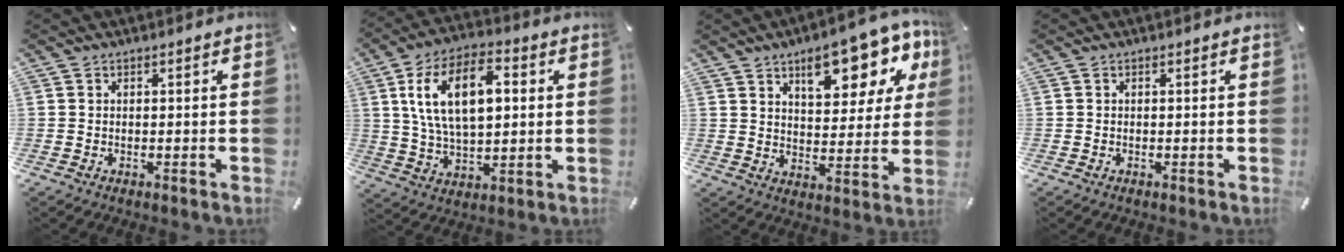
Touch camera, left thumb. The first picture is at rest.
{"total": 15.9, "force": [4.3, 8.9, 12.5], "torque": [-0.250, 0.006, 0.068]}
{"total": 16.1, "force": [9.5, 7.7, 10.5], "torque": [-0.124, -0.056, 0.154]}
{"total": 0.0}